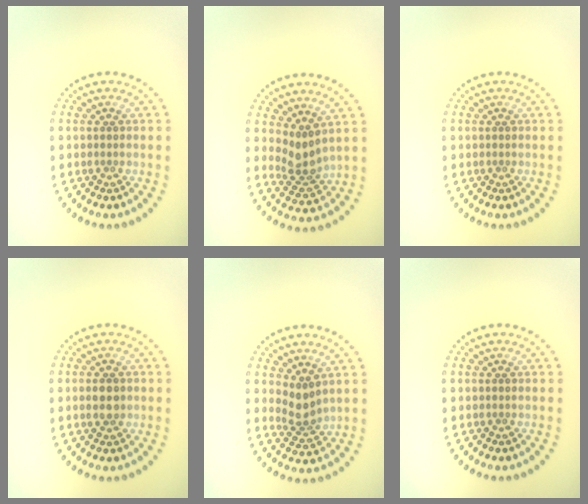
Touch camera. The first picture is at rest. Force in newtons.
{"total": 2.7, "press": 2.1, "slide": 1.7}
{"total": 0.0}
{"total": 2.3, "press": 2.3, "slide": 0.0}
{"total": 2.5, "press": 1.9, "slide": 1.6}
{"total": 0.0}